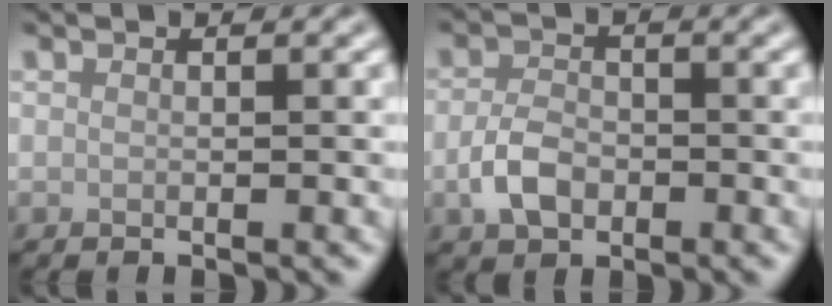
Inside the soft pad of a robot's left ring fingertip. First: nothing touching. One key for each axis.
{"total": 3.2, "fx": -1.0, "fy": 2.1, "fz": 2.1, "tx": -0.044, "ty": -0.001, "tz": -0.024}